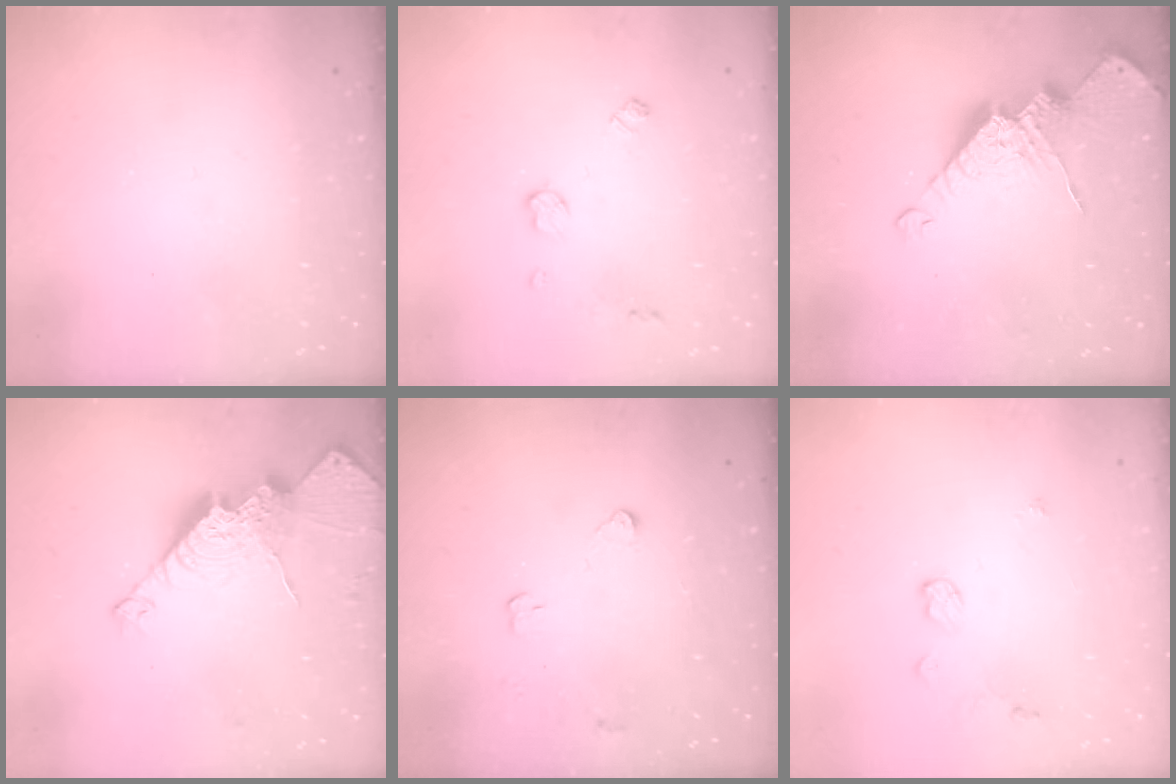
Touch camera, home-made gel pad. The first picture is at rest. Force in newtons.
{"total": 6.1, "press": 6.1, "slide": 0.4}
{"total": 15.4, "press": 15.3, "slide": 1.3}
{"total": 21.4, "press": 21.3, "slide": 1.9}
{"total": 3.6, "press": 3.5, "slide": 0.5}
{"total": 5.7, "press": 5.7, "slide": 0.5}